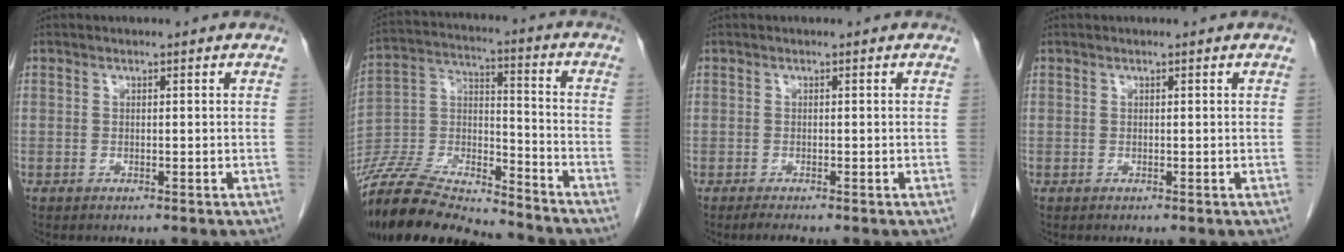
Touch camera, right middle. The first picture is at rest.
{"total": 21.1, "force": [-19.4, 3.1, 7.8], "torque": [-0.169, -0.003, -0.337]}
{"total": 1.5, "force": [-1.2, -0.3, 0.8], "torque": [-0.017, -0.005, -0.023]}
{"total": 0.0}